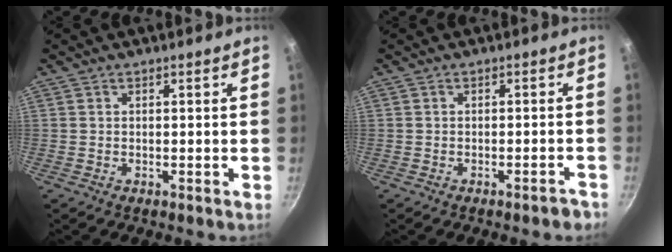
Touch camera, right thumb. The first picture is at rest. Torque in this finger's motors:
{"motor_torque": [2.59, 2.42, -0.20, -0.01, 0.03]}